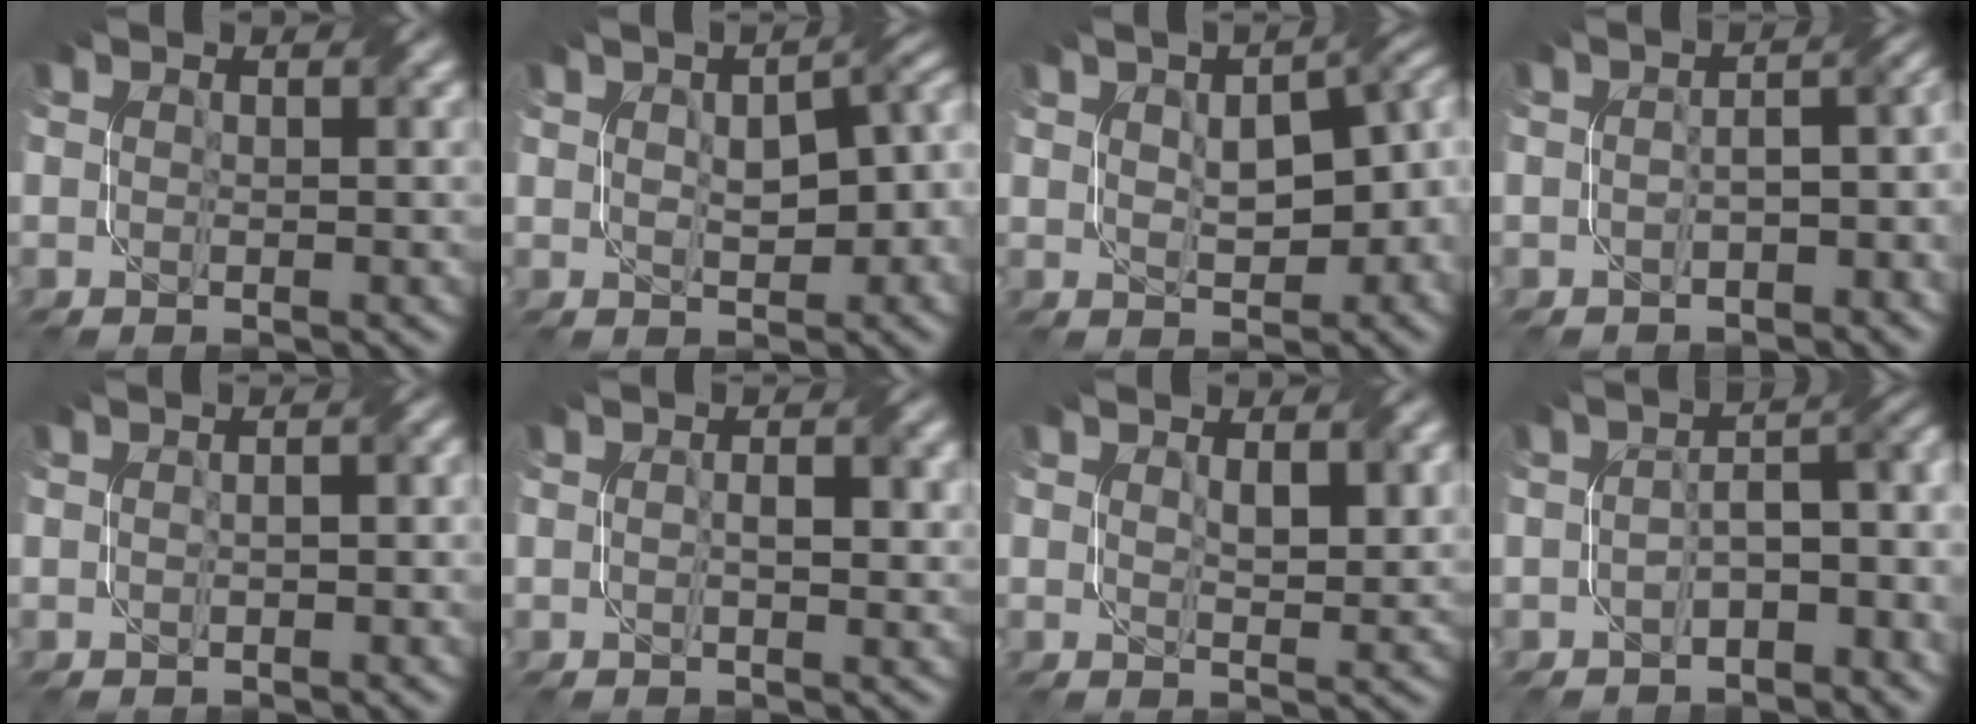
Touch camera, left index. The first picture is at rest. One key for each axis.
{"total": 8.3, "fx": 0.4, "fy": 4.7, "fz": 6.8, "tx": -0.081, "ty": 0.009, "tz": 0.012}
{"total": 10.9, "fx": 0.8, "fy": 6.3, "fz": 8.9, "tx": -0.105, "ty": 0.006, "tz": 0.026}
{"total": 5.1, "fx": -1.4, "fy": 2.5, "fz": 4.3, "tx": -0.045, "ty": 0.003, "tz": -0.017}
{"total": 1.7, "fx": -0.3, "fy": 0.7, "fz": 1.5, "tx": -0.024, "ty": 0.000, "tz": -0.004}
{"total": 1.9, "fx": -0.1, "fy": 0.6, "fz": 1.8, "tx": -0.031, "ty": 0.003, "tz": -0.001}
{"total": 2.6, "fx": 0.9, "fy": 1.0, "fz": 2.3, "tx": -0.039, "ty": -0.004, "tz": 0.021}
{"total": 5.6, "fx": -2.3, "fy": 2.5, "fz": 4.5, "tx": -0.057, "ty": 0.013, "tz": -0.044}